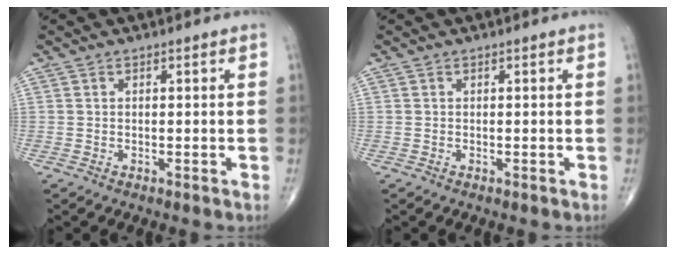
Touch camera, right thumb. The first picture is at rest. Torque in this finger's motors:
{"motor_torque": [-0.20, -0.02, 0.02, -0.07, -0.01]}